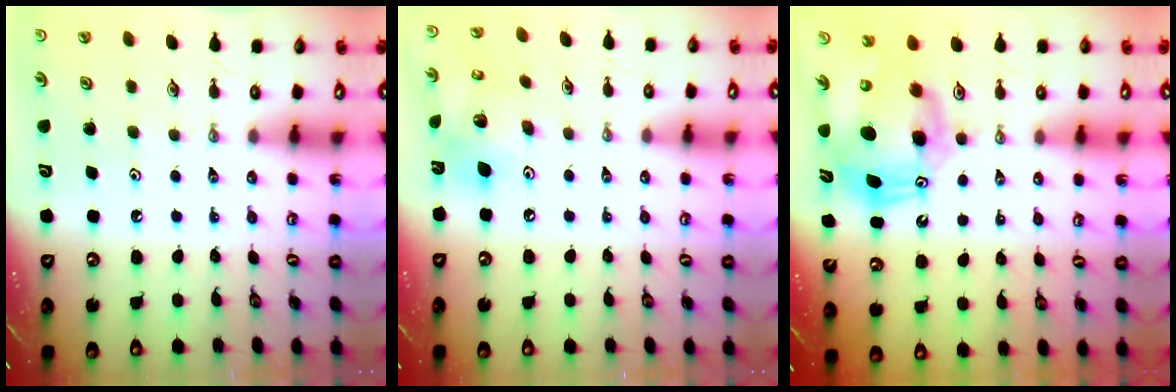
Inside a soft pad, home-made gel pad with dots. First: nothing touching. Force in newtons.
{"total": 16.0, "press": 15.7, "slide": 3.2}
{"total": 12.1, "press": 11.9, "slide": 2.3}